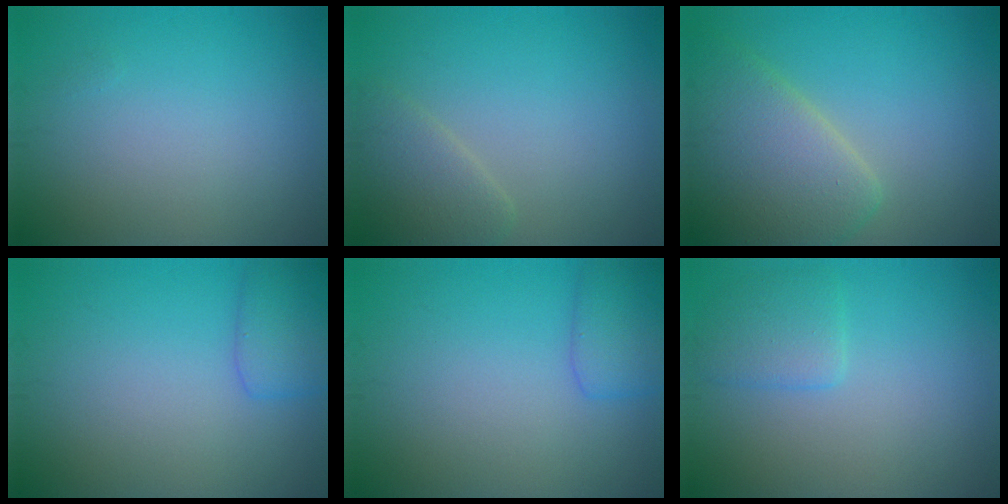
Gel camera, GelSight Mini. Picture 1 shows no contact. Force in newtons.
{"total": 2.5, "press": 2.5, "slide": 0.1}
{"total": 7.3, "press": 7.3, "slide": 0.6}
{"total": 2.4, "press": 2.4, "slide": 0.1}
{"total": 2.4, "press": 2.4, "slide": 0.1}
{"total": 2.3, "press": 2.3, "slide": 0.1}